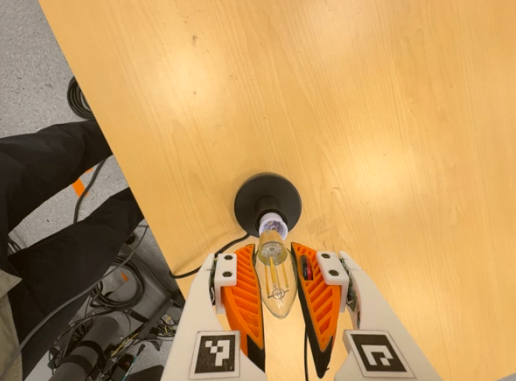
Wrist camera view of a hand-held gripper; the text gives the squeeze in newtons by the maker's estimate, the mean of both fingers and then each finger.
{"total": 21.2, "left": 23.5, "right": 18.9}